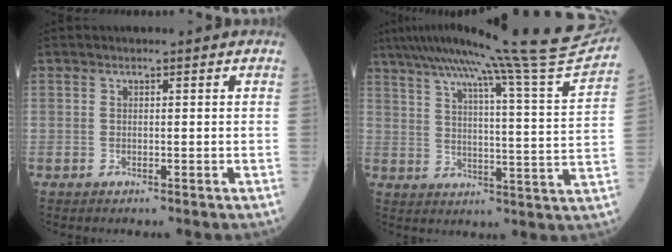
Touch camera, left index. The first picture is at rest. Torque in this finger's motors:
{"motor_torque": [0.90, -1.23, 0.21, 0.13]}